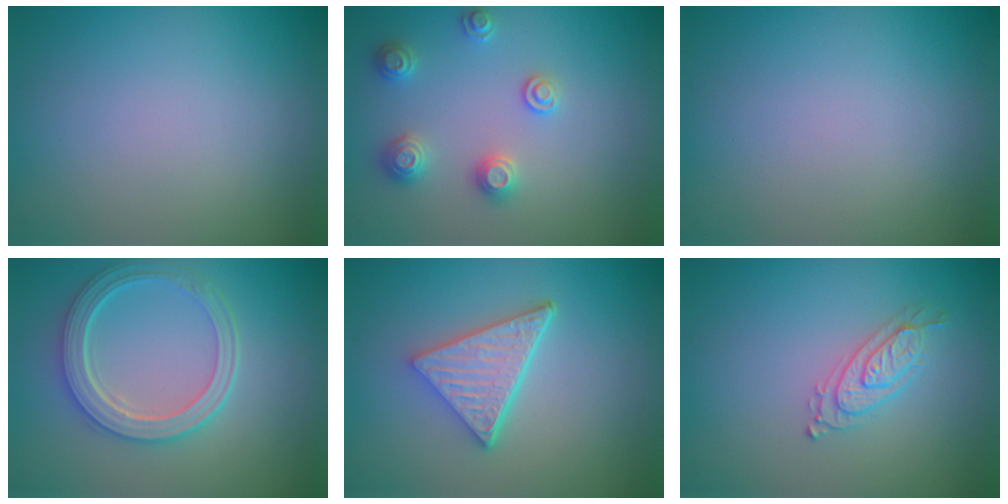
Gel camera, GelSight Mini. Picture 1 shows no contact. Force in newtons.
{"total": 2.6, "press": 2.6, "slide": 0.1}
{"total": 0.0}
{"total": 4.6, "press": 3.7, "slide": 2.7}
{"total": 5.2, "press": 3.7, "slide": 3.6}
{"total": 2.1, "press": 2.1, "slide": 0.4}